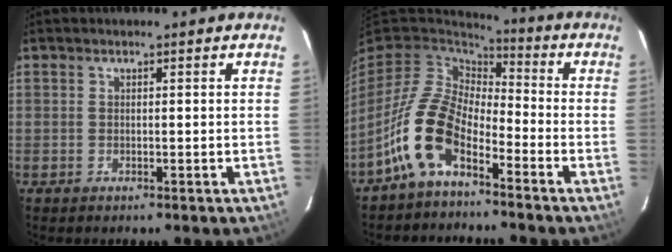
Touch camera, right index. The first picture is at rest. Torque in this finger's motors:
{"motor_torque": [1.28, -0.86, 1.05, 0.21]}